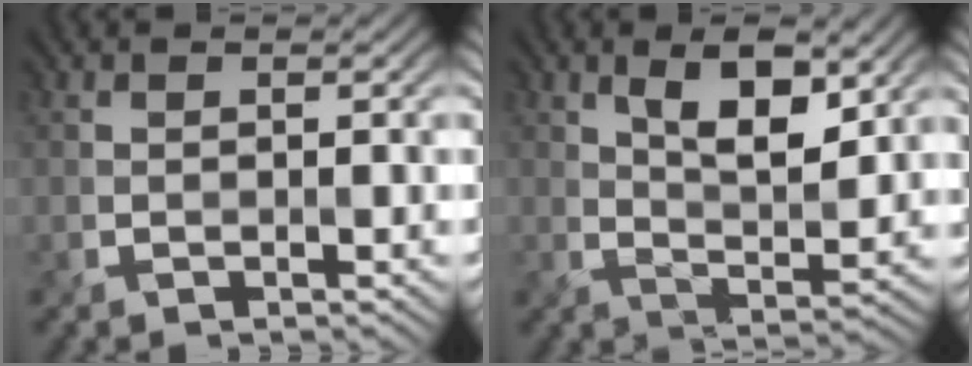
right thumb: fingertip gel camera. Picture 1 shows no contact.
{"total": 7.6, "force": [3.7, 3.0, 5.9], "torque": [-0.102, -0.011, 0.069]}